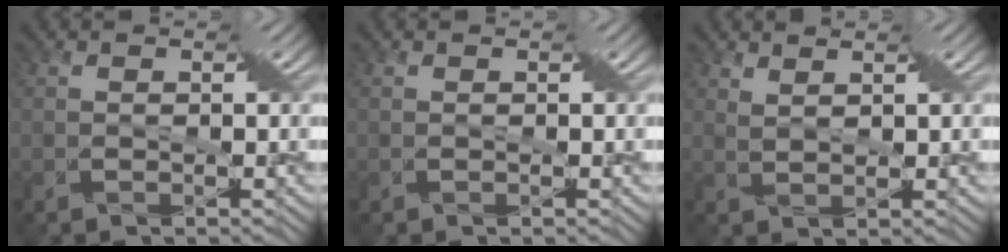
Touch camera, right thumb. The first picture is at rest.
{"total": 0.0}
{"total": 2.5, "force": [2.0, 0.0, 1.4], "torque": [-0.038, 0.008, 0.041]}